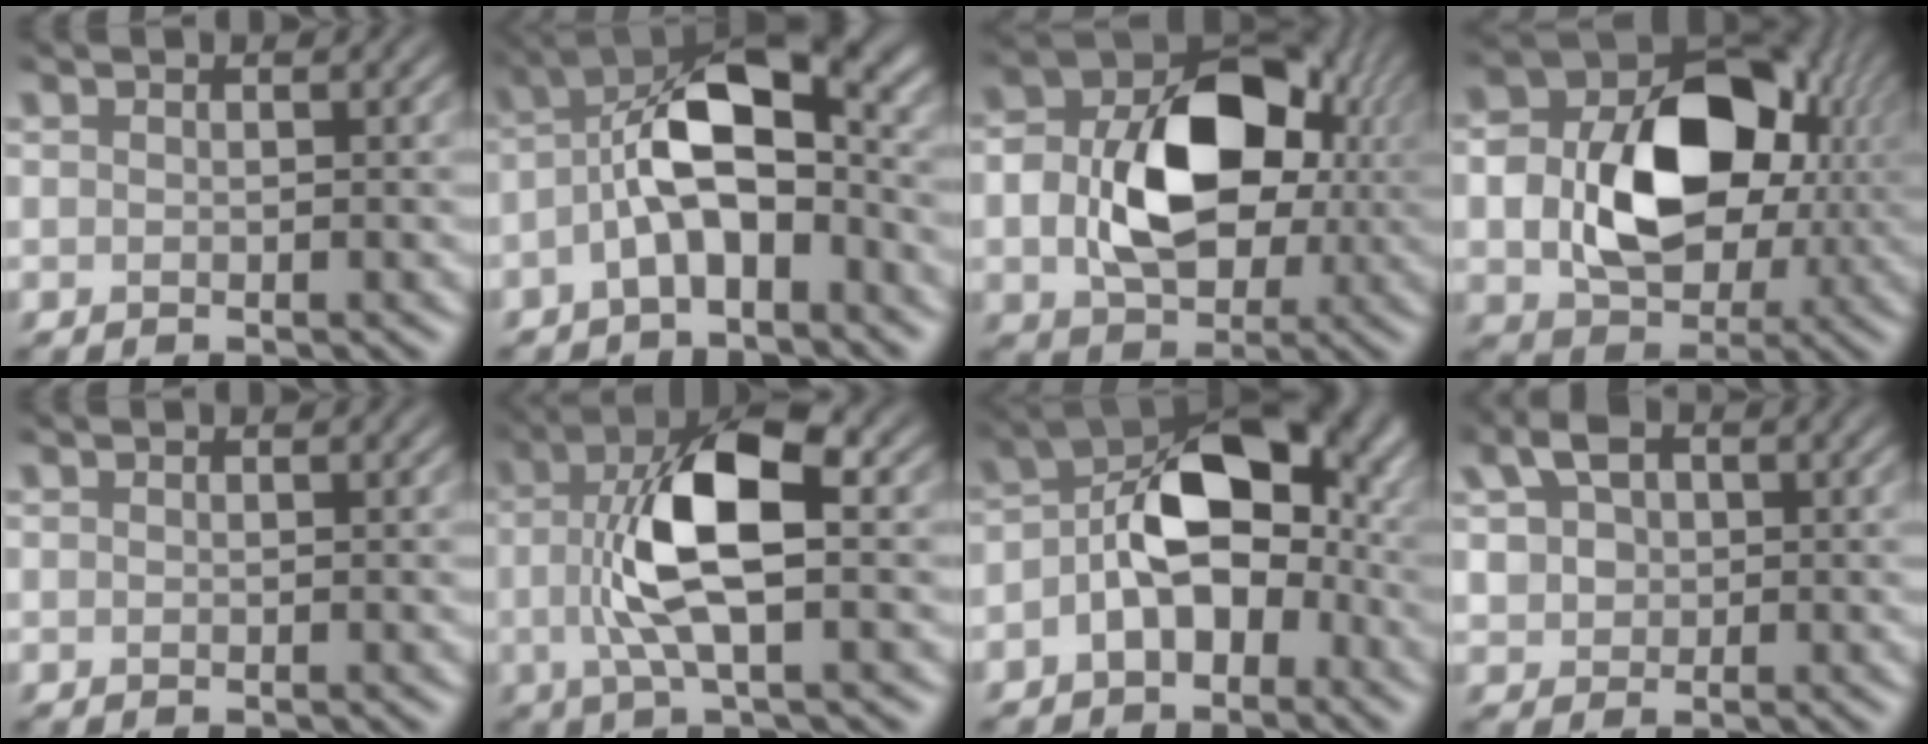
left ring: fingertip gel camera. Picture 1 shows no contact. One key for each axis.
{"total": 8.3, "fx": -1.6, "fy": 3.6, "fz": 7.3, "tx": -0.132, "ty": 0.024, "tz": -0.038}
{"total": 10.9, "fx": 0.3, "fy": 7.6, "fz": 7.8, "tx": -0.131, "ty": 0.004, "tz": 0.009}
{"total": 12.1, "fx": 0.6, "fy": 8.6, "fz": 8.4, "tx": -0.143, "ty": 0.001, "tz": 0.015}
{"total": 0.0}
{"total": 8.0, "fx": 0.3, "fy": 2.7, "fz": 7.6, "tx": -0.153, "ty": 0.004, "tz": 0.003}
{"total": 8.1, "fx": -0.9, "fy": 4.9, "fz": 6.4, "tx": -0.093, "ty": 0.021, "tz": -0.029}
{"total": 4.1, "fx": 1.3, "fy": 3.0, "fz": 2.5, "tx": -0.051, "ty": 0.012, "tz": 0.013}